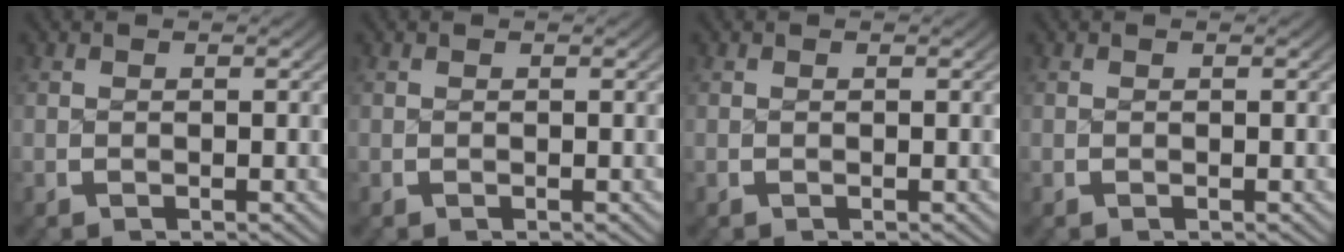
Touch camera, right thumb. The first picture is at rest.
{"total": 0.0}
{"total": 0.0}
{"total": 0.0}